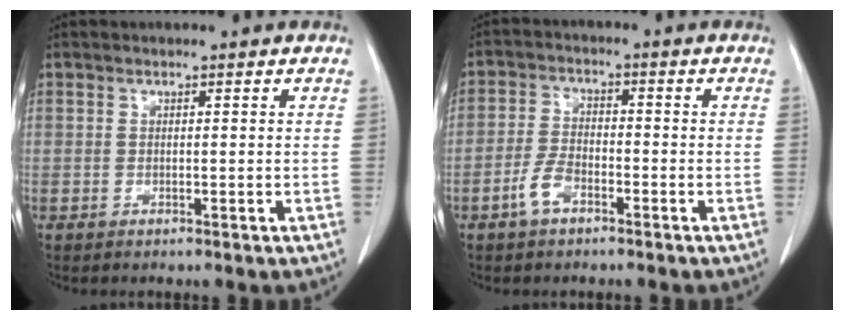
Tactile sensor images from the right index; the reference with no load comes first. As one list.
[{"total": 4.5, "force": [-2.6, 2.2, 3.0], "torque": [-0.068, 0.006, -0.053]}]